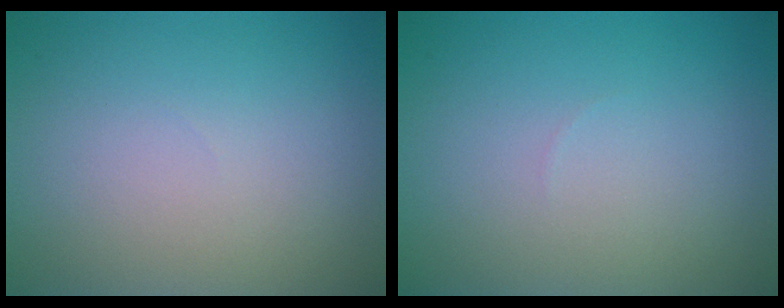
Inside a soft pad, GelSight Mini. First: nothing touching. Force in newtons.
{"total": 0.0}